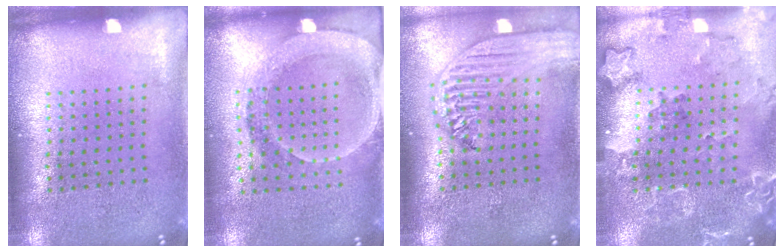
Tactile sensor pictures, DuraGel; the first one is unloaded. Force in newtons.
{"total": 1.8, "press": 1.7, "slide": 0.7}
{"total": 2.6, "press": 2.1, "slide": 1.5}
{"total": 2.0, "press": 1.9, "slide": 0.7}